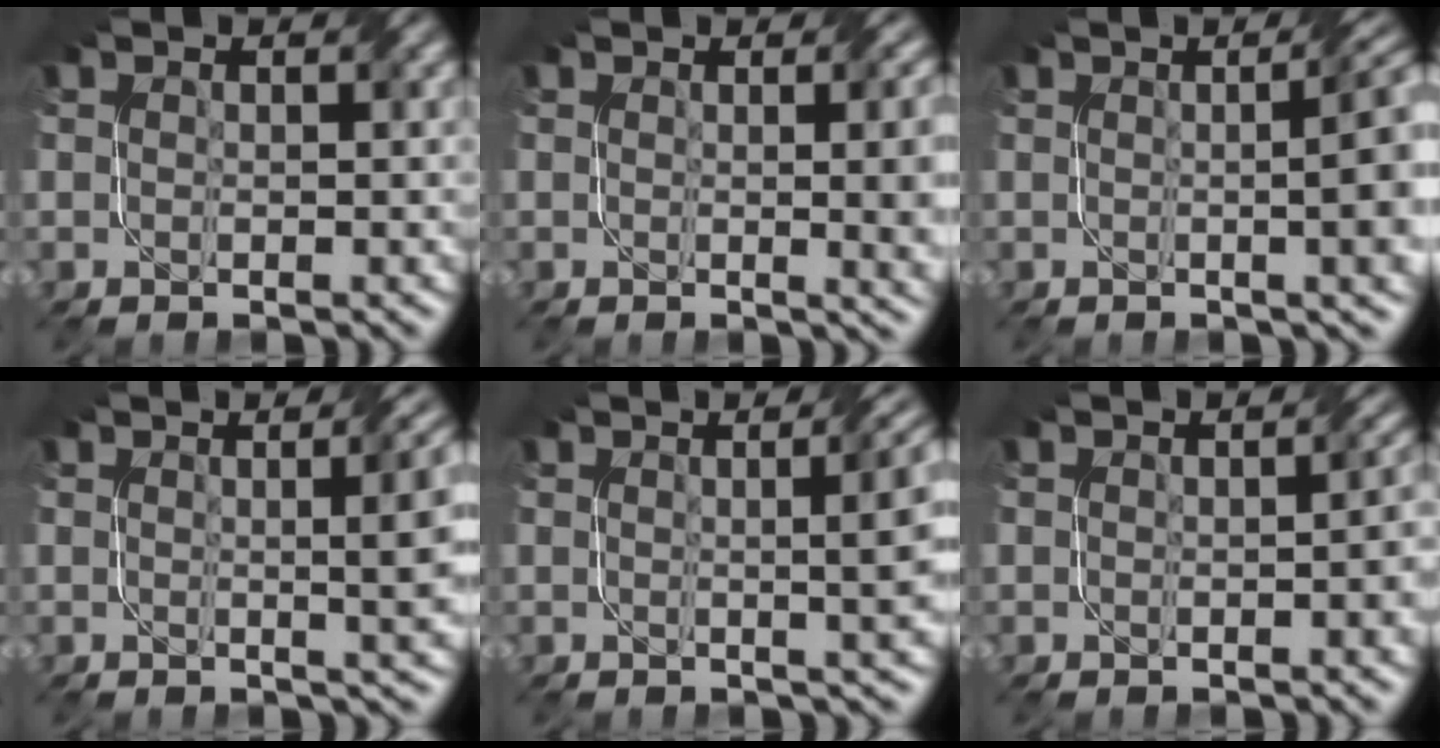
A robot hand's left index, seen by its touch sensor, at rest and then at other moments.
{"total": 6.3, "force": [0.4, 2.4, 5.8], "torque": [-0.035, 0.003, 0.011]}
{"total": 10.1, "force": [0.7, 4.1, 9.2], "torque": [-0.052, 0.028, -0.004]}
{"total": 8.8, "force": [1.3, 3.4, 8.0], "torque": [-0.046, 0.020, 0.009]}
{"total": 8.4, "force": [1.2, 3.4, 7.6], "torque": [-0.037, 0.024, 0.004]}
{"total": 2.4, "force": [-0.2, 0.6, 2.3], "torque": [-0.022, 0.006, -0.002]}